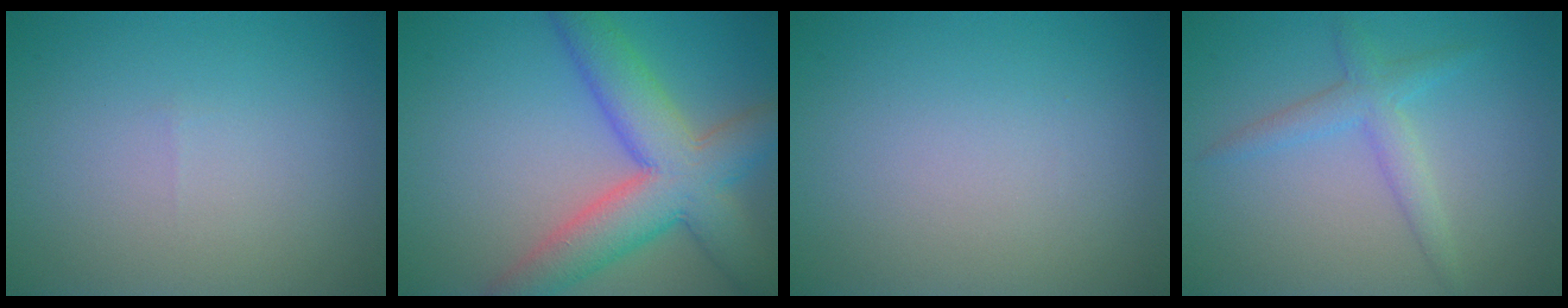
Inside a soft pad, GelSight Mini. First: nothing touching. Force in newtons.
{"total": 8.5, "press": 8.4, "slide": 0.4}
{"total": 0.0}
{"total": 2.5, "press": 2.5, "slide": 0.1}